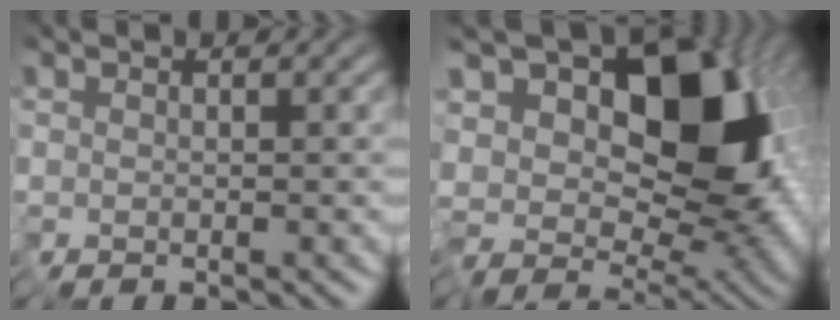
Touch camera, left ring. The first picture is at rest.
{"total": 16.2, "force": [6.0, 8.9, 12.1], "torque": [-0.160, 0.045, 0.099]}